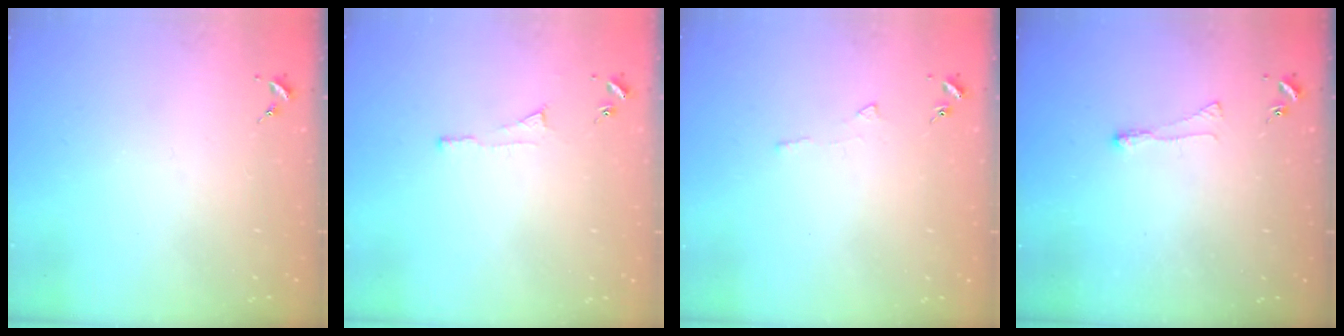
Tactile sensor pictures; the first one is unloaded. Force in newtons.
{"total": 3.5, "press": 3.5, "slide": 0.5}
{"total": 3.4, "press": 3.3, "slide": 0.5}
{"total": 3.4, "press": 3.3, "slide": 0.5}